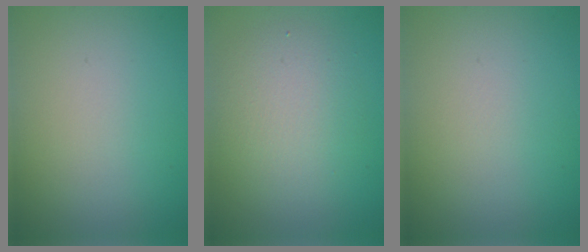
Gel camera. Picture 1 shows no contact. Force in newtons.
{"total": 3.9, "press": 3.9, "slide": 0.2}
{"total": 0.0}